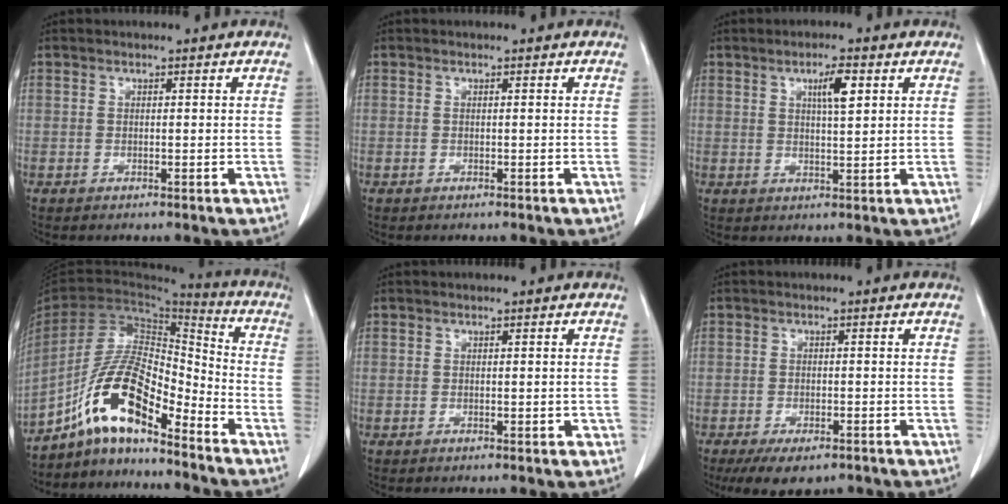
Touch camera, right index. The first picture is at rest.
{"total": 0.0}
{"total": 4.3, "force": [1.8, 0.6, 3.8], "torque": [-0.065, -0.001, 0.031]}
{"total": 13.0, "force": [-8.6, 3.1, 9.3], "torque": [-0.182, 0.027, -0.155]}
{"total": 1.2, "force": [-0.2, 0.5, 1.0], "torque": [-0.014, 0.002, 0.000]}
{"total": 6.2, "force": [-4.3, 2.7, 3.4], "torque": [-0.052, -0.007, -0.065]}